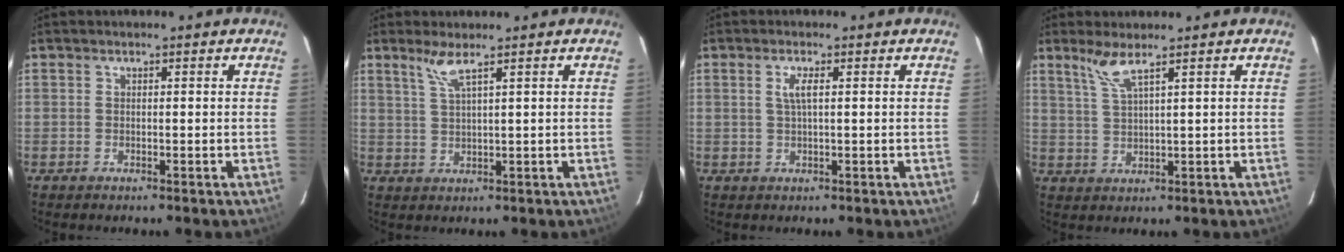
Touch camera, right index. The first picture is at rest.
{"total": 3.3, "force": [2.2, -0.4, 2.4], "torque": [-0.052, -0.005, 0.048]}
{"total": 2.3, "force": [0.6, 0.2, 2.2], "torque": [-0.042, 0.004, 0.013]}
{"total": 3.8, "force": [2.5, -0.7, 2.7], "torque": [-0.058, -0.006, 0.055]}